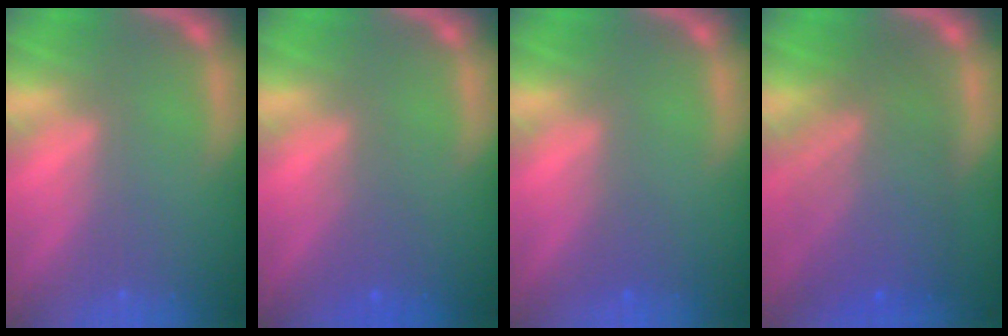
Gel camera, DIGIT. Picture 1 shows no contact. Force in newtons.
{"total": 1.9}
{"total": 1.0}
{"total": 8.5}